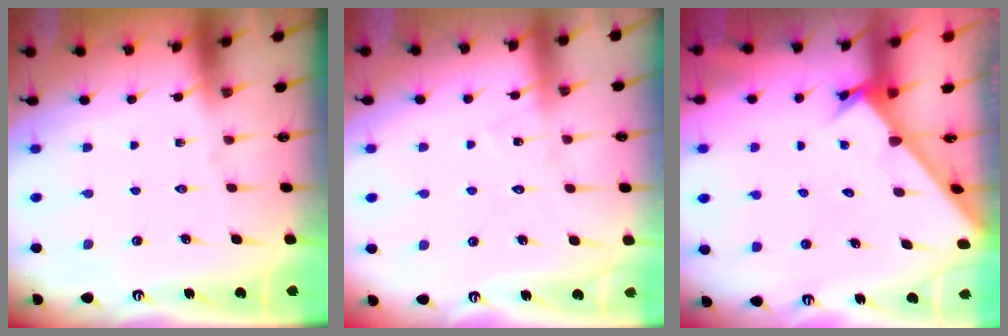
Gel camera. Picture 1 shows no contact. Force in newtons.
{"total": 7.5, "press": 7.5, "slide": 0.5}
{"total": 2.4, "press": 2.4, "slide": 0.1}